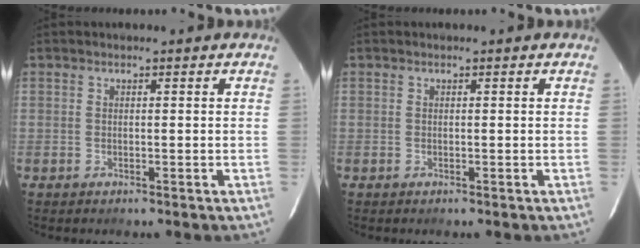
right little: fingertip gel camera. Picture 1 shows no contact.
{"total": 0.0}